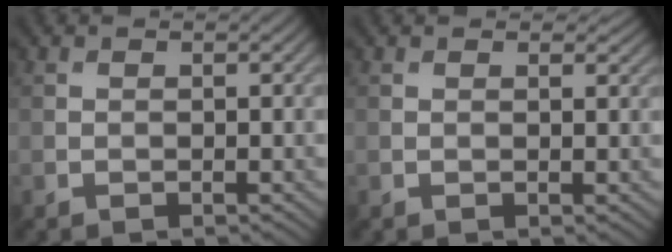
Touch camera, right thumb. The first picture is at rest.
{"total": 1.7, "force": [1.3, 0.7, 0.9], "torque": [-0.019, 0.000, 0.019]}